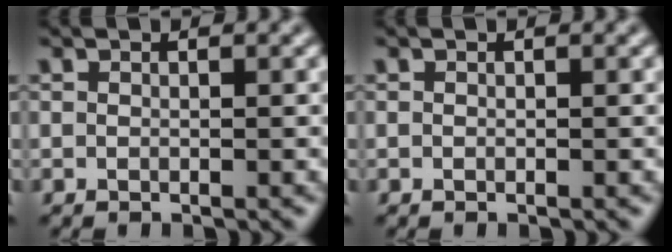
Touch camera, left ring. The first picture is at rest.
{"total": 0.0}